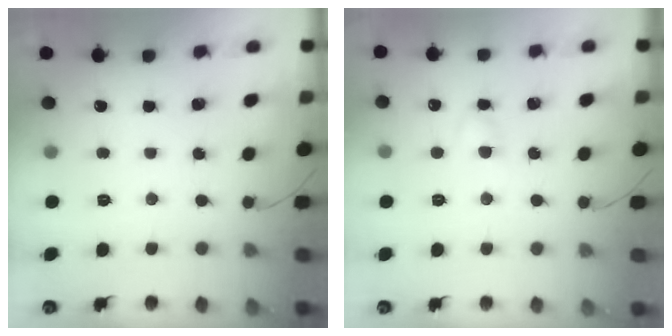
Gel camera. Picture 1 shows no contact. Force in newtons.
{"total": 2.9, "press": 2.7, "slide": 1.0}